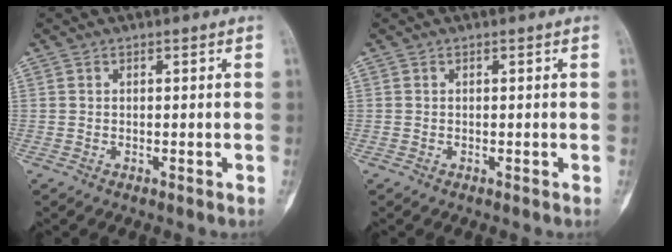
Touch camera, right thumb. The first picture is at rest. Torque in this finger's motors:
{"motor_torque": [-0.03, -0.03, 0.01, -0.01, 0.00]}